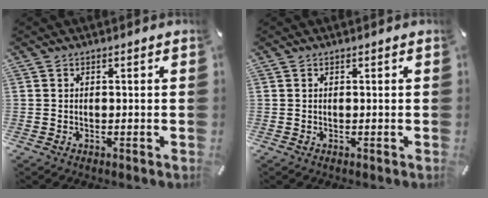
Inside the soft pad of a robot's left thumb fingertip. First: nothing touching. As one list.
[{"total": 0.0}]